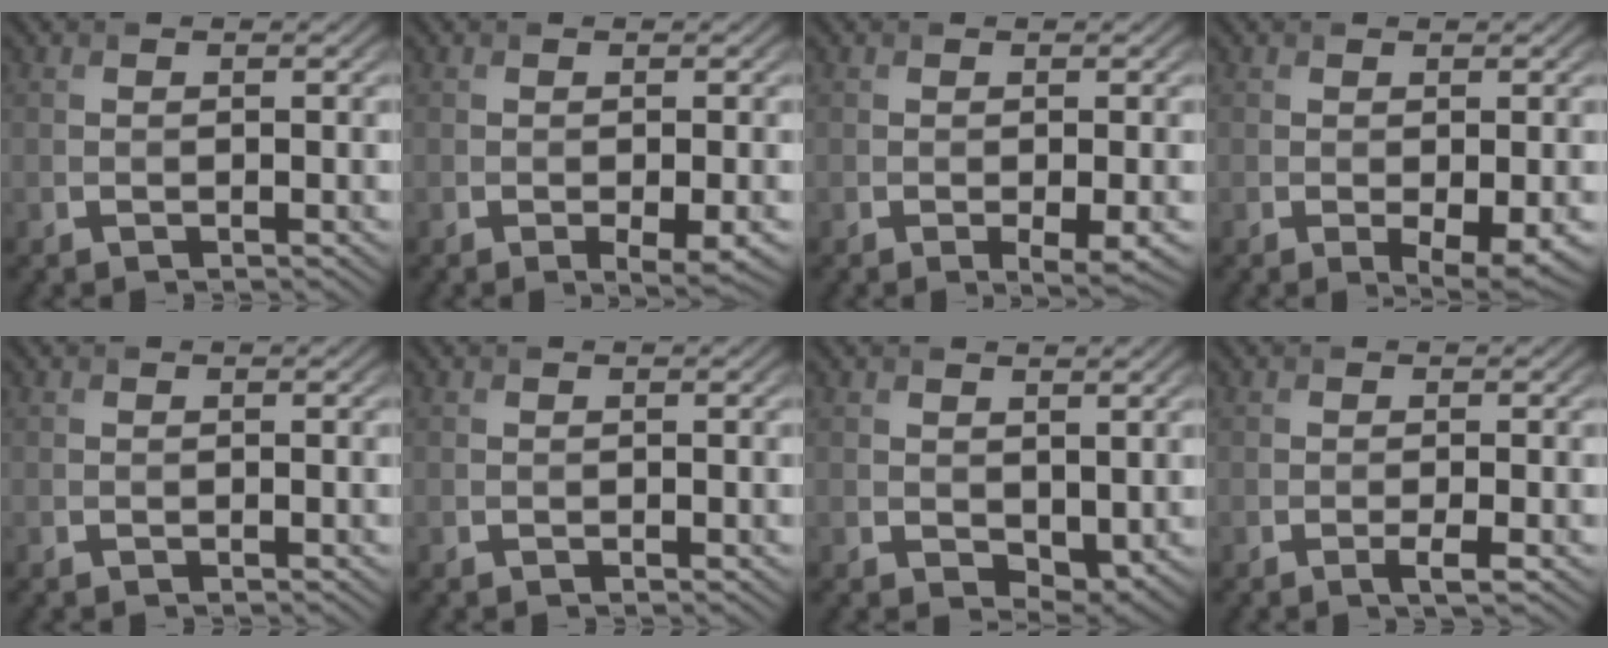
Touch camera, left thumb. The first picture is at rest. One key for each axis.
{"total": 2.3, "fx": -0.9, "fy": 0.4, "fz": 2.1, "tx": -0.038, "ty": -0.007, "tz": -0.012}
{"total": 2.0, "fx": -0.6, "fy": 0.2, "fz": 1.9, "tx": -0.033, "ty": -0.005, "tz": -0.008}
{"total": 3.2, "fx": -1.0, "fy": 1.0, "fz": 2.9, "tx": -0.048, "ty": -0.012, "tz": -0.009}
{"total": 0.0}
{"total": 0.0}
{"total": 2.6, "fx": 1.0, "fy": 1.7, "fz": 1.8, "tx": -0.036, "ty": -0.009, "tz": 0.023}
{"total": 1.4, "fx": -0.5, "fy": 0.1, "fz": 1.4, "tx": -0.023, "ty": -0.002, "tz": -0.012}